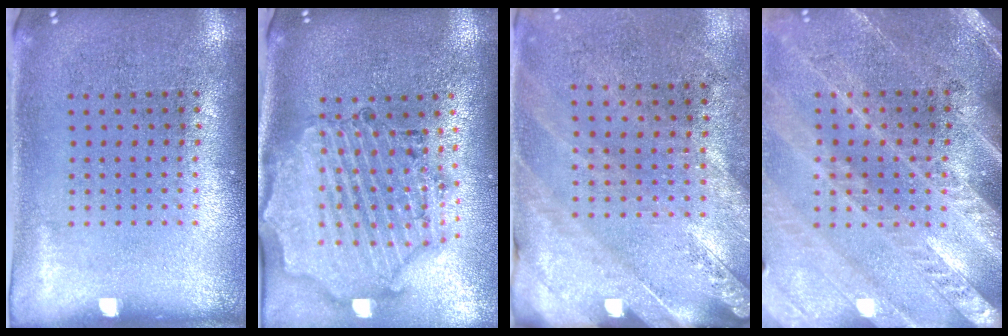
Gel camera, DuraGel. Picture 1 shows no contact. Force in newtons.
{"total": 2.1, "press": 2.0, "slide": 0.4}
{"total": 2.5, "press": 2.0, "slide": 1.5}
{"total": 2.9, "press": 2.7, "slide": 1.1}